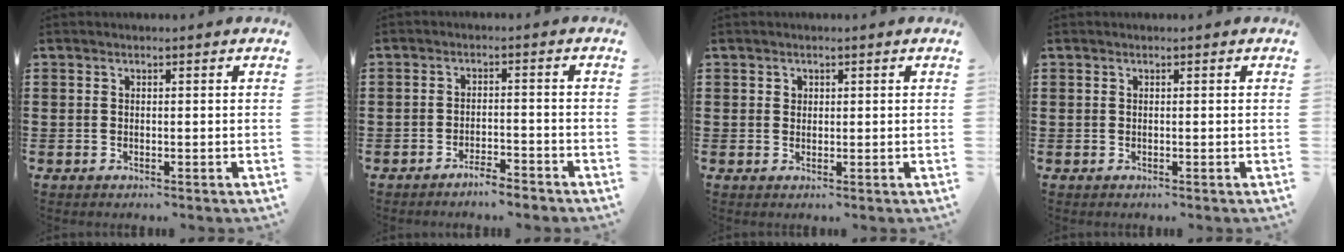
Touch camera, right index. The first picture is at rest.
{"total": 3.0, "force": [-2.9, 0.0, 0.5], "torque": [-0.013, -0.001, -0.059]}
{"total": 1.0, "force": [0.4, 0.9, 0.2], "torque": [-0.005, 0.002, 0.010]}
{"total": 0.0}